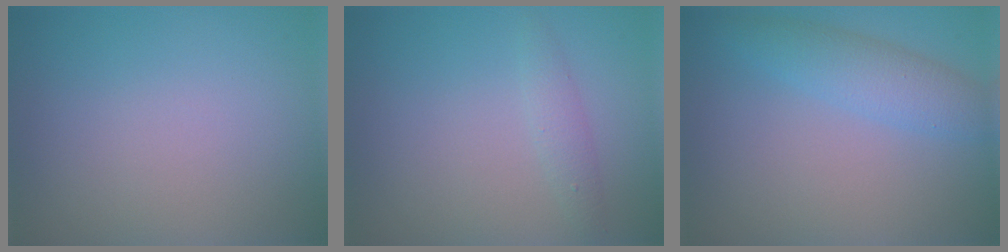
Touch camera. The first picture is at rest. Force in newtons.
{"total": 1.3, "press": 1.3, "slide": 0.0}
{"total": 3.3, "press": 3.3, "slide": 0.1}